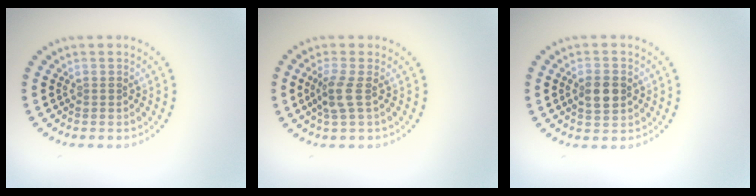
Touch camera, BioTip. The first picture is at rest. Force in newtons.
{"total": 2.1, "press": 1.7, "slide": 1.2}
{"total": 2.7, "press": 2.7, "slide": 0.1}